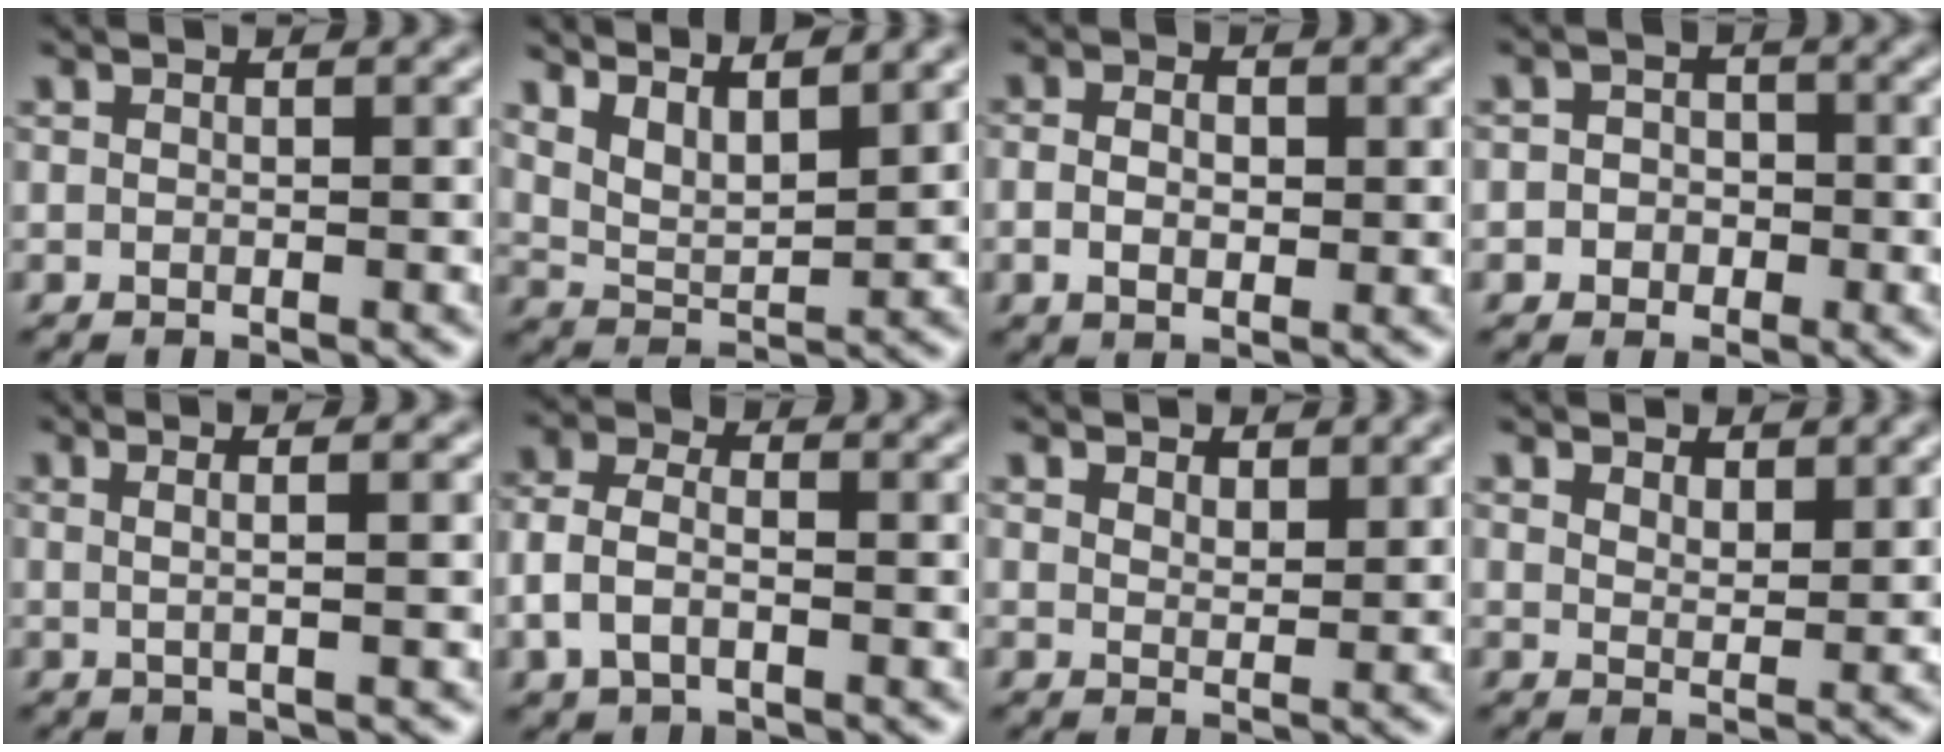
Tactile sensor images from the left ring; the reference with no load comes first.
{"total": 5.9, "force": [4.7, 1.8, 3.1], "torque": [-0.062, 0.012, 0.071]}
{"total": 2.8, "force": [0.0, 1.7, 2.2], "torque": [-0.046, -0.002, 0.000]}
{"total": 2.6, "force": [-0.5, 2.4, 0.7], "torque": [0.015, 0.010, -0.031]}
{"total": 3.1, "force": [1.0, 1.1, 2.8], "torque": [-0.032, 0.008, -0.016]}
{"total": 3.5, "force": [-1.0, 2.2, 2.5], "torque": [-0.064, 0.005, -0.028]}
{"total": 2.5, "force": [2.2, 0.8, 0.8], "torque": [-0.017, 0.002, 0.036]}
{"total": 2.9, "force": [2.6, 0.9, 1.0], "torque": [-0.023, 0.002, 0.040]}